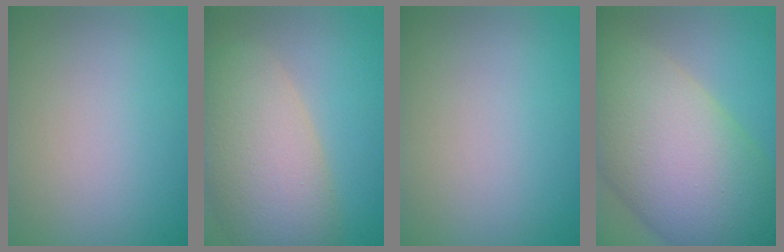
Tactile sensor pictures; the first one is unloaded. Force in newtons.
{"total": 9.6, "press": 9.6, "slide": 0.7}
{"total": 0.0}
{"total": 15.9, "press": 15.9, "slide": 0.6}